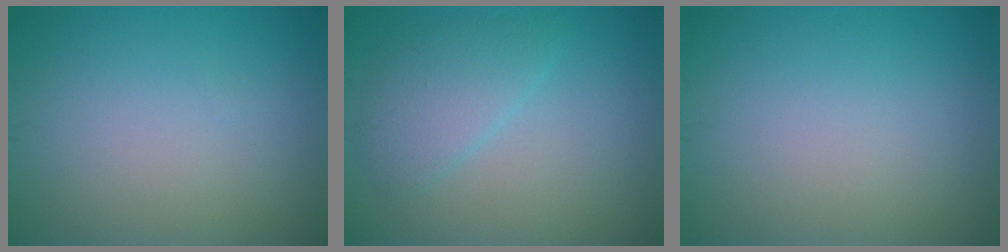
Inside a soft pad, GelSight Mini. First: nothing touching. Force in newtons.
{"total": 3.0, "press": 3.0, "slide": 0.1}
{"total": 0.0}